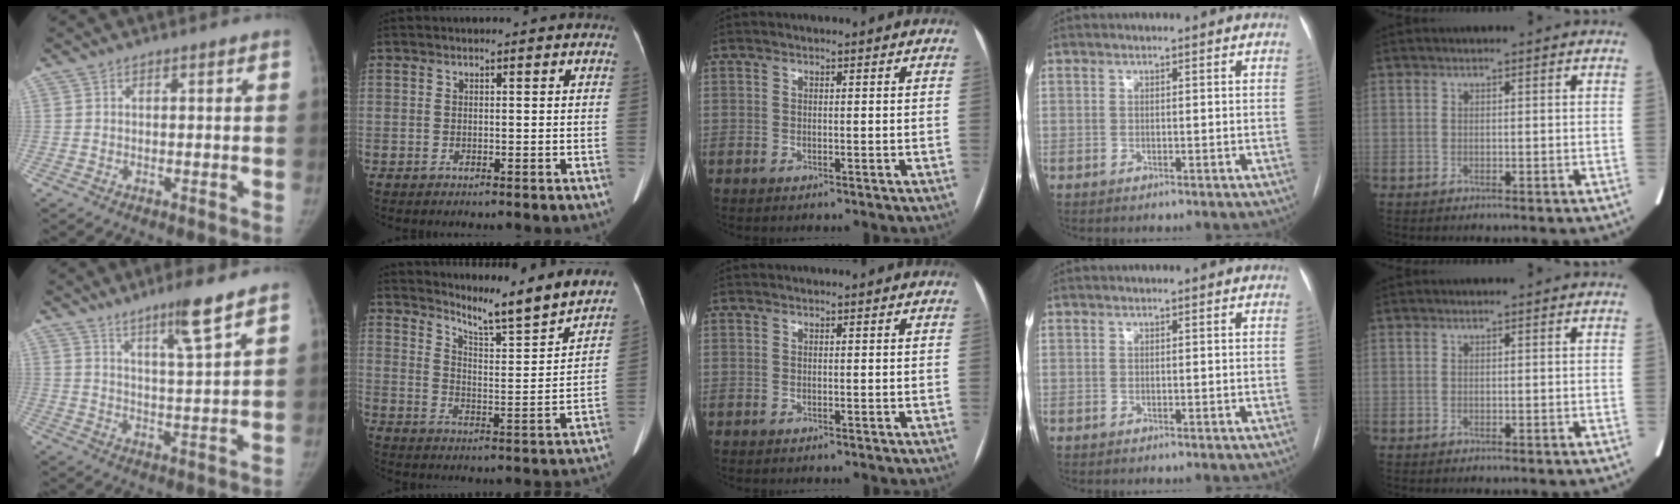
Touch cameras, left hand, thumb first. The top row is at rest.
{"thumb": {"total": 7.8, "force": [5.6, -0.2, 5.5], "torque": [-0.091, -0.041, 0.097]}, "index": {"total": 15.0, "force": [14.4, -0.6, 4.2], "torque": [-0.072, -0.050, 0.194]}}